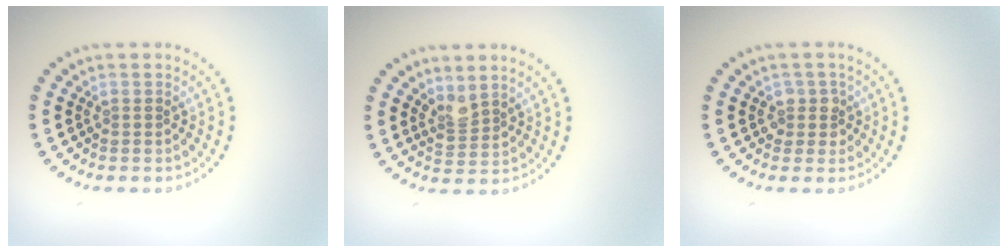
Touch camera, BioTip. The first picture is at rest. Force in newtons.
{"total": 2.0, "press": 1.5, "slide": 1.3}
{"total": 1.6, "press": 1.4, "slide": 0.6}